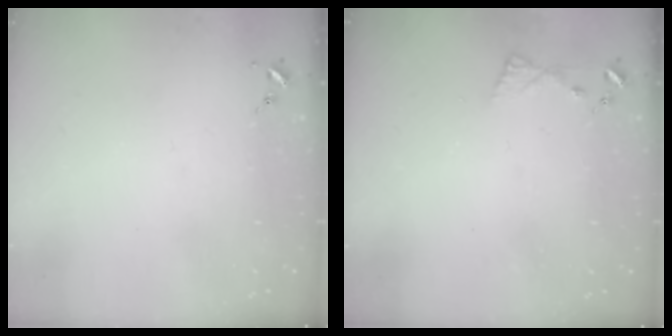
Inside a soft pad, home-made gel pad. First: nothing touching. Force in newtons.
{"total": 4.6, "press": 4.6, "slide": 0.5}